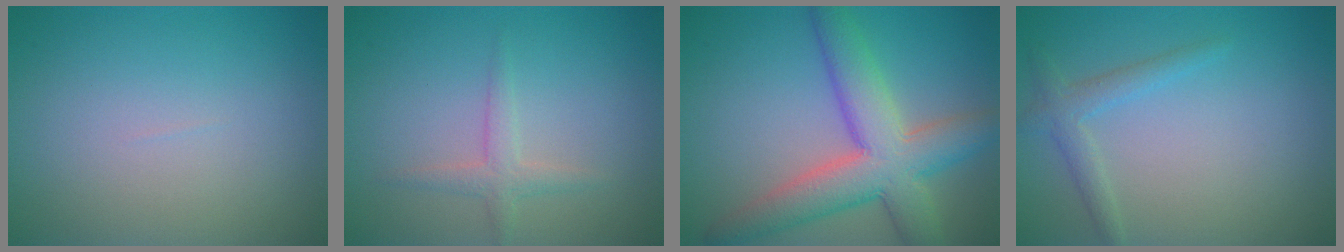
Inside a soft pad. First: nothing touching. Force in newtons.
{"total": 1.7, "press": 1.7, "slide": 0.0}
{"total": 7.8, "press": 7.8, "slide": 0.3}
{"total": 2.0, "press": 2.0, "slide": 0.1}